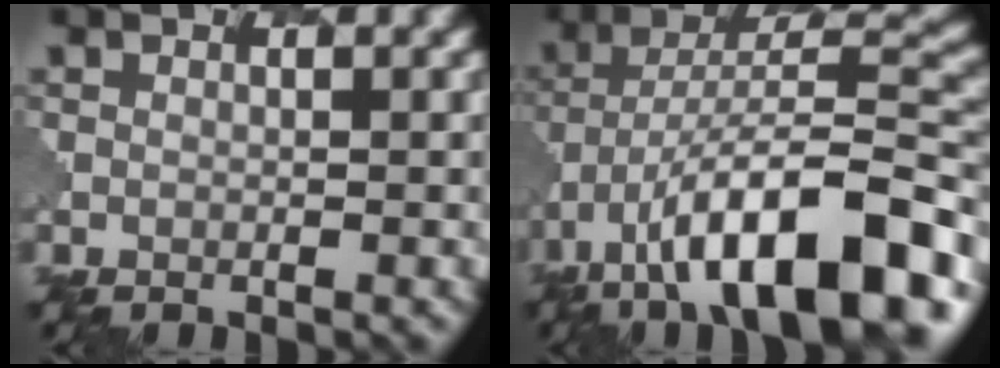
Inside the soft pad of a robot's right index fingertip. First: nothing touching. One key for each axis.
{"total": 14.6, "fx": -7.9, "fy": 4.8, "fz": 11.2, "tx": -0.176, "ty": 0.020, "tz": -0.128}